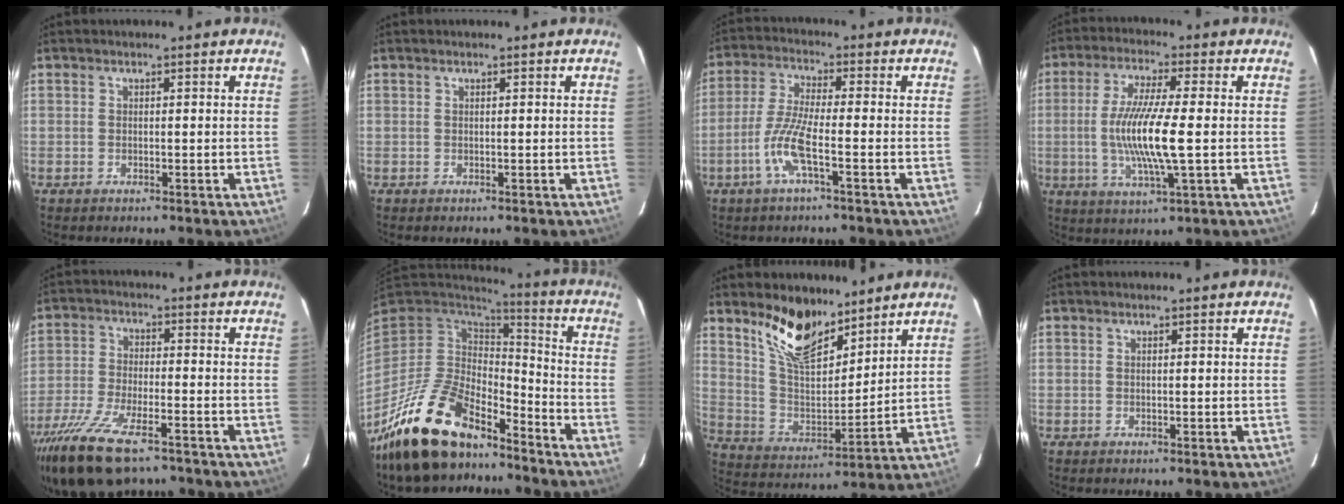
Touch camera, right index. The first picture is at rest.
{"total": 0.0}
{"total": 7.7, "force": [-3.3, 0.5, 6.9], "torque": [-0.154, -0.002, -0.066]}
{"total": 12.2, "force": [-1.0, 1.2, 12.1], "torque": [-0.234, -0.010, -0.018]}
{"total": 16.2, "force": [-11.6, 5.2, 10.0], "torque": [-0.219, -0.052, -0.211]}
{"total": 20.8, "force": [-15.3, 8.1, 11.6], "torque": [-0.231, -0.026, -0.269]}
{"total": 14.0, "force": [10.4, 5.6, 7.5], "torque": [-0.147, -0.005, 0.201]}
{"total": 0.0}